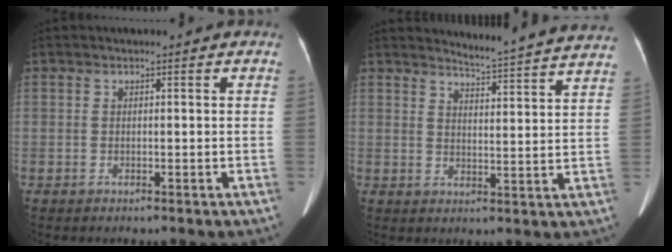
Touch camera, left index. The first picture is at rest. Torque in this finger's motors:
{"motor_torque": [0.03, -0.56, -0.01, 0.00]}